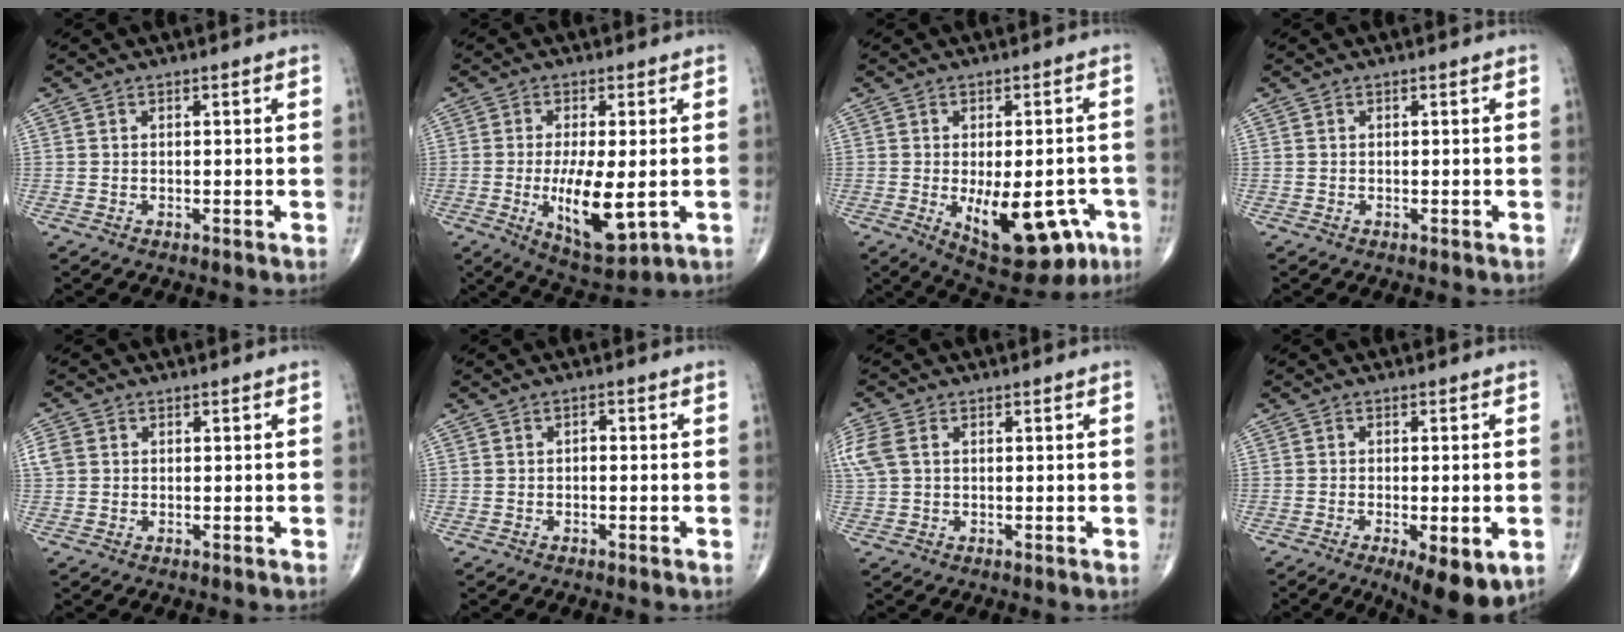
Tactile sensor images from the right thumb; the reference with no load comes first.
{"total": 11.3, "force": [-1.7, 3.9, 10.4], "torque": [-0.176, -0.022, -0.016]}
{"total": 15.9, "force": [-5.3, 7.7, 12.9], "torque": [-0.160, 0.003, -0.053]}
{"total": 0.0}
{"total": 2.7, "force": [0.4, 2.4, 1.2], "torque": [-0.027, 0.010, 0.010]}
{"total": 1.0, "force": [-0.1, 0.6, 0.8], "torque": [-0.010, 0.004, -0.004]}
{"total": 5.9, "force": [1.3, 4.0, 4.2], "torque": [-0.130, 0.017, 0.031]}
{"total": 9.5, "force": [-3.8, 3.2, 8.1], "torque": [-0.111, -0.013, -0.051]}